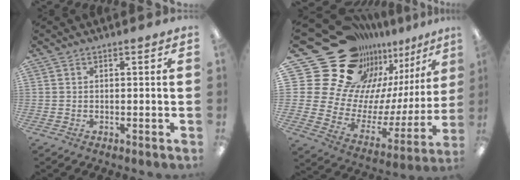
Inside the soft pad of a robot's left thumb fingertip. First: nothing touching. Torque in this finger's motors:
{"motor_torque": [0.52, 0.59, -0.25, -0.46, -0.05]}